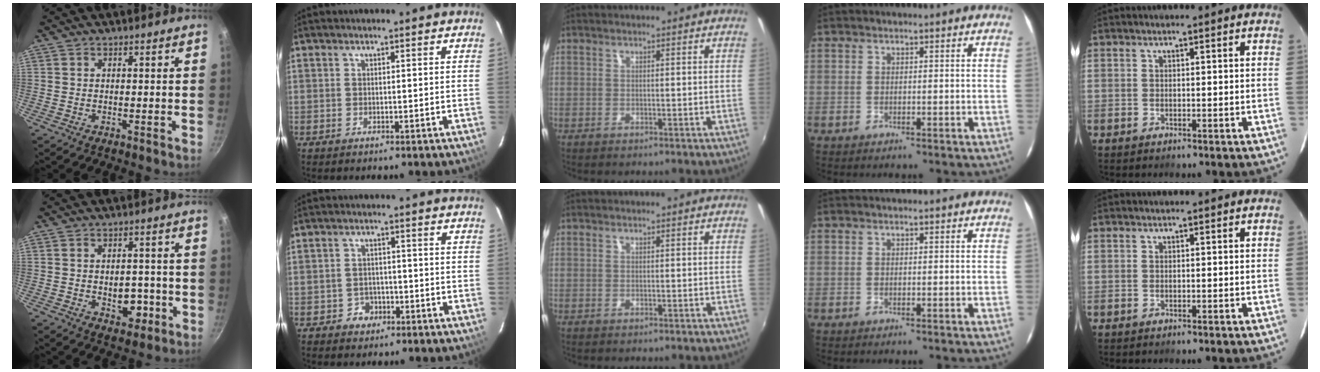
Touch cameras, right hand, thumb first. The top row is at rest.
{"thumb": {"total": 6.5, "force": [-1.6, 4.2, 4.6], "torque": [-0.035, 0.006, -0.018]}, "index": {"total": 3.5, "force": [-1.9, 3.0, 0.4], "torque": [-0.011, 0.011, -0.027]}}